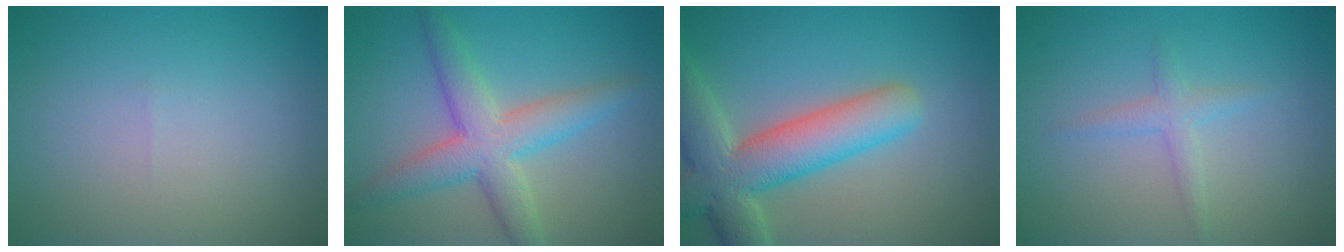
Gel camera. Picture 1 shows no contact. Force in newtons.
{"total": 5.4, "press": 5.4, "slide": 0.2}
{"total": 8.2, "press": 8.1, "slide": 0.8}
{"total": 1.6, "press": 1.6, "slide": 0.1}